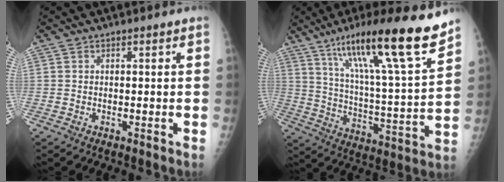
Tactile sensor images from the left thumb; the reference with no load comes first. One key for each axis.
{"total": 23.1, "fx": 15.8, "fy": 2.2, "fz": 16.7, "tx": -0.250, "ty": -0.060, "tz": 0.262}